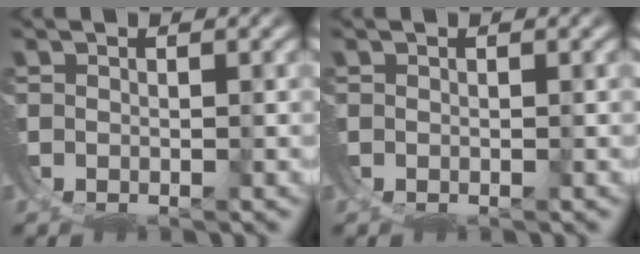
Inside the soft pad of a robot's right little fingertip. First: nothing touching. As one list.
[{"total": 0.0}]